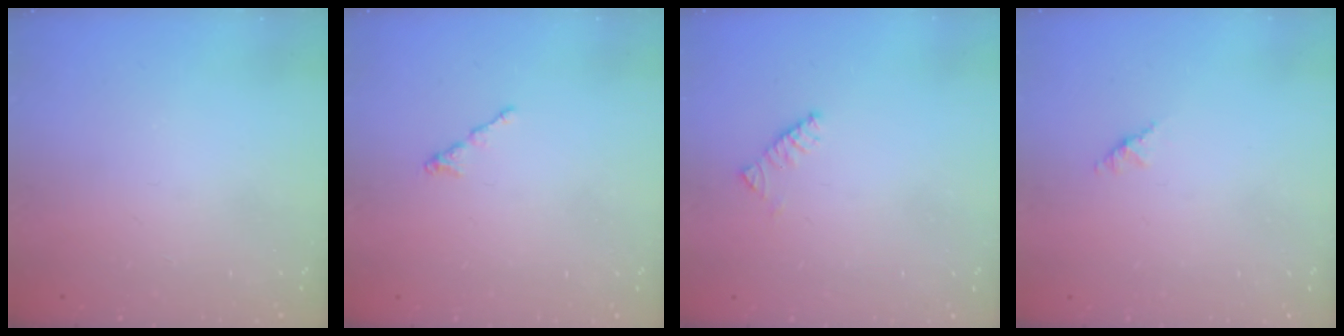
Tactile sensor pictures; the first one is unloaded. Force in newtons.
{"total": 0.5, "press": 0.4, "slide": 0.3}
{"total": 2.9, "press": 2.9, "slide": 0.5}
{"total": 1.4, "press": 1.3, "slide": 0.4}